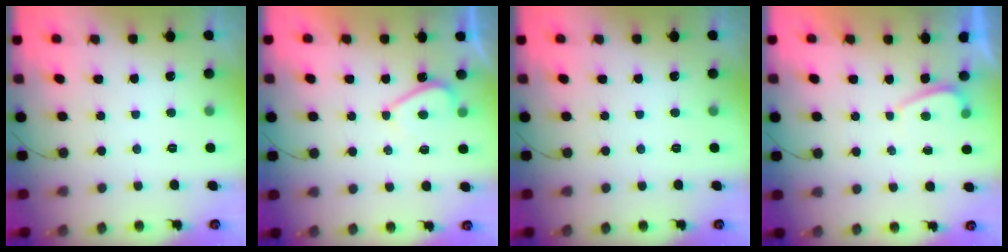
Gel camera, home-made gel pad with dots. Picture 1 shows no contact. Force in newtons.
{"total": 3.9, "press": 3.8, "slide": 0.7}
{"total": 0.0}
{"total": 0.6, "press": 0.4, "slide": 0.5}